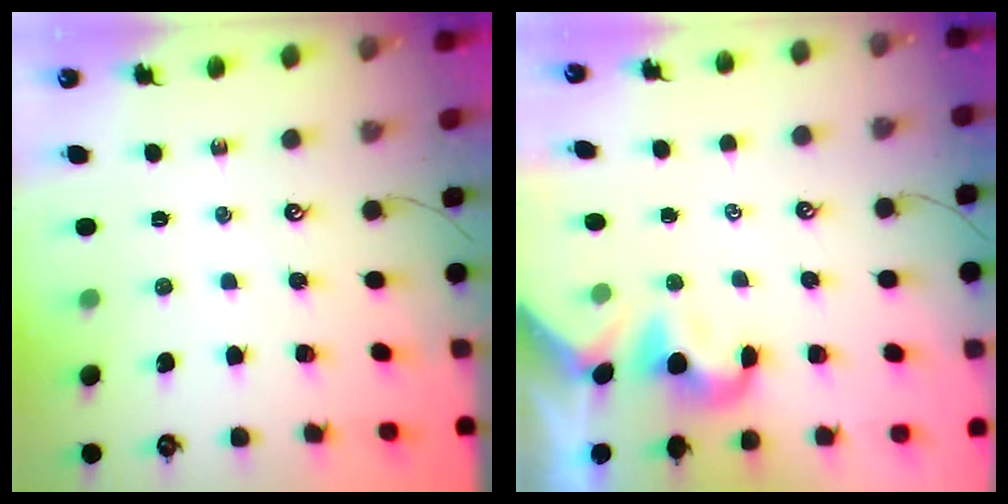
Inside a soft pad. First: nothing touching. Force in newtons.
{"total": 1.9, "press": 1.9, "slide": 0.3}